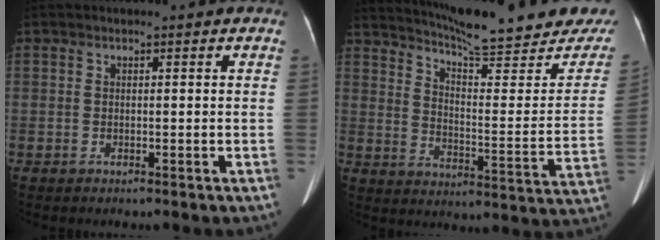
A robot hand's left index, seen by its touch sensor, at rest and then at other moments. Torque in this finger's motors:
{"motor_torque": [0.45, -0.90, 0.16, 0.10]}